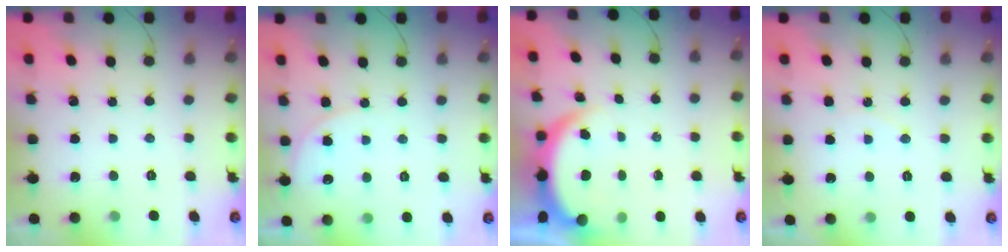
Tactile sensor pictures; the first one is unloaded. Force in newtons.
{"total": 5.4, "press": 5.3, "slide": 0.8}
{"total": 3.8, "press": 3.8, "slide": 0.6}
{"total": 4.8, "press": 4.8, "slide": 0.6}